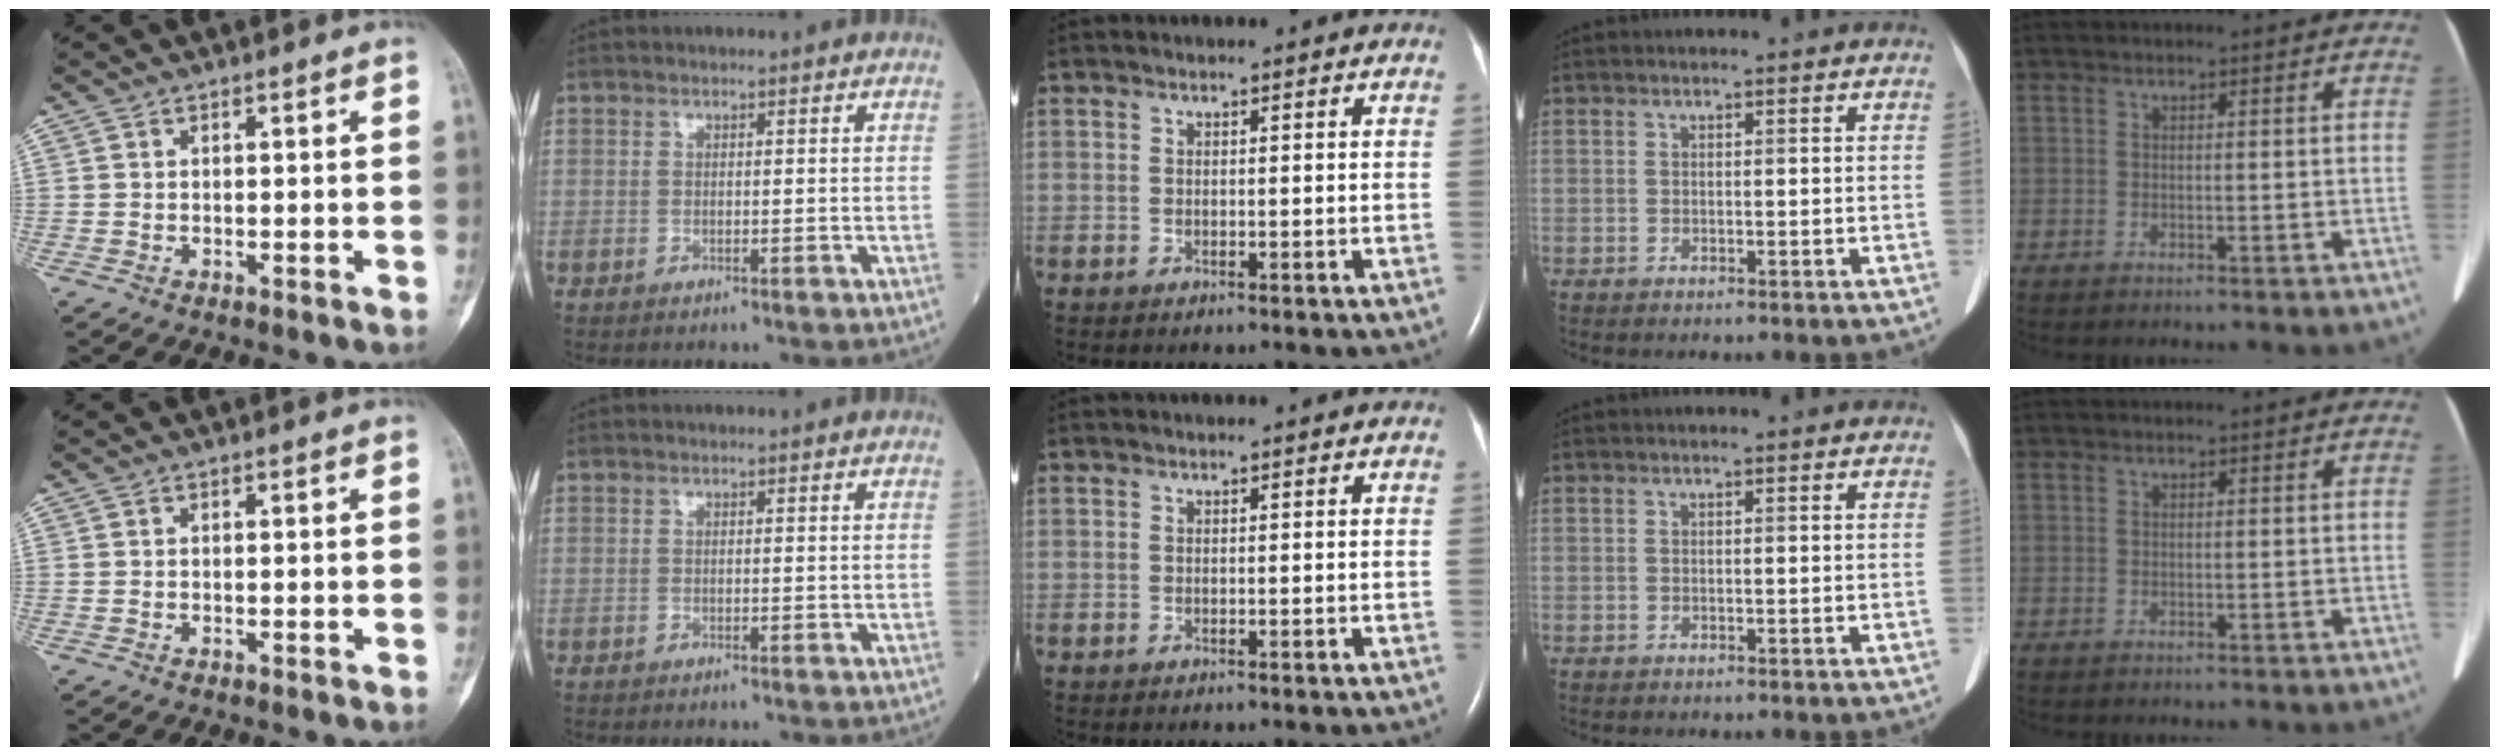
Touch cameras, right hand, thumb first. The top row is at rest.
{}